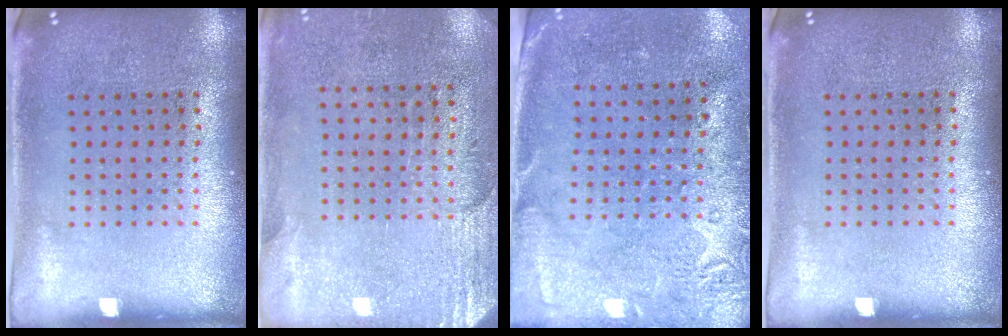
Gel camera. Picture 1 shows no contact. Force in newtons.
{"total": 2.8, "press": 2.5, "slide": 1.2}
{"total": 2.7, "press": 2.3, "slide": 1.5}
{"total": 0.0}